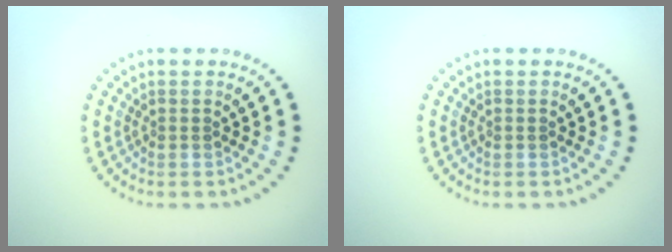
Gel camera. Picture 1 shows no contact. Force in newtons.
{"total": 0.0}